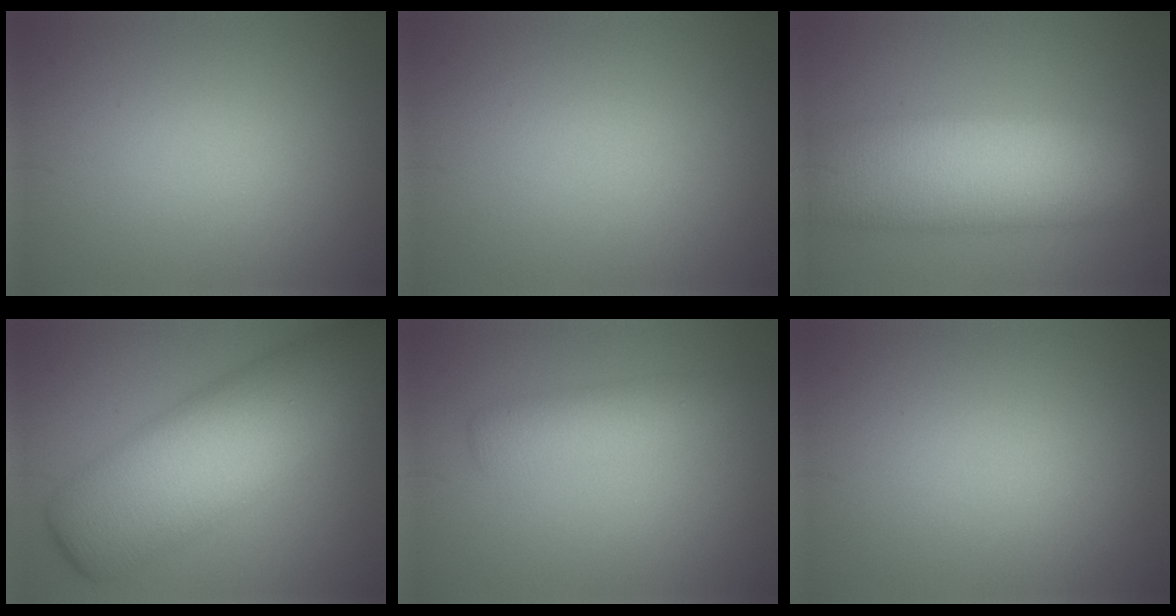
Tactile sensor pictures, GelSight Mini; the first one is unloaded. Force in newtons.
{"total": 0.0}
{"total": 11.0, "press": 11.0, "slide": 0.3}
{"total": 12.4, "press": 12.4, "slide": 0.2}
{"total": 2.8, "press": 2.7, "slide": 0.2}
{"total": 0.0}